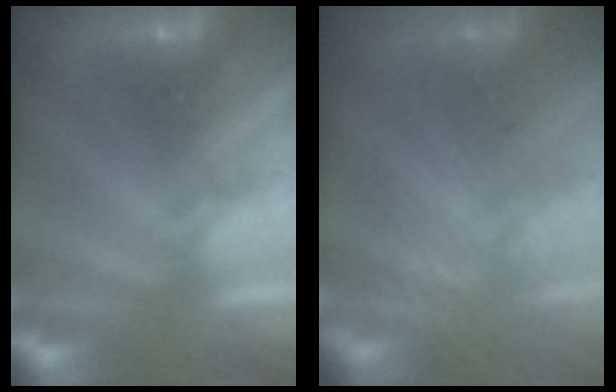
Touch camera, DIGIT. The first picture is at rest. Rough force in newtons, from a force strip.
{"total": 3.2}